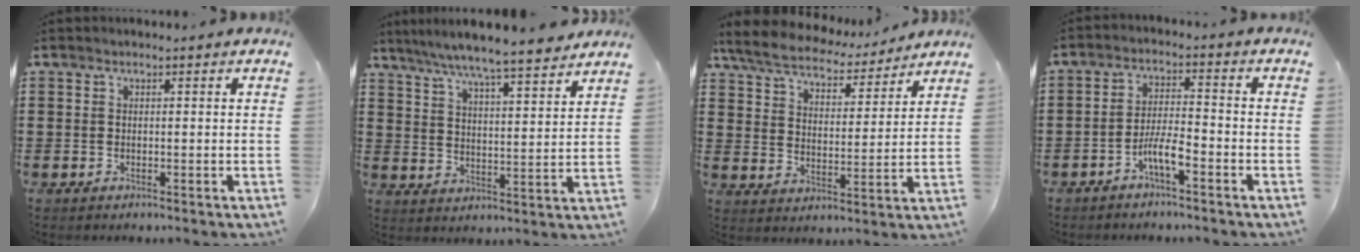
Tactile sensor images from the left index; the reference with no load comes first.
{"total": 6.2, "force": [5.7, -0.6, 2.3], "torque": [-0.069, -0.040, 0.094]}
{"total": 6.3, "force": [5.9, 1.2, 2.0], "torque": [-0.066, -0.033, 0.100]}
{"total": 5.0, "force": [-2.9, 0.8, 3.9], "torque": [-0.088, 0.000, -0.059]}